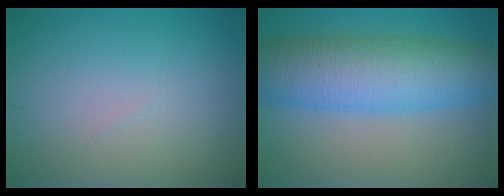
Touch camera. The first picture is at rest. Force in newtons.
{"total": 9.7, "press": 9.7, "slide": 0.3}